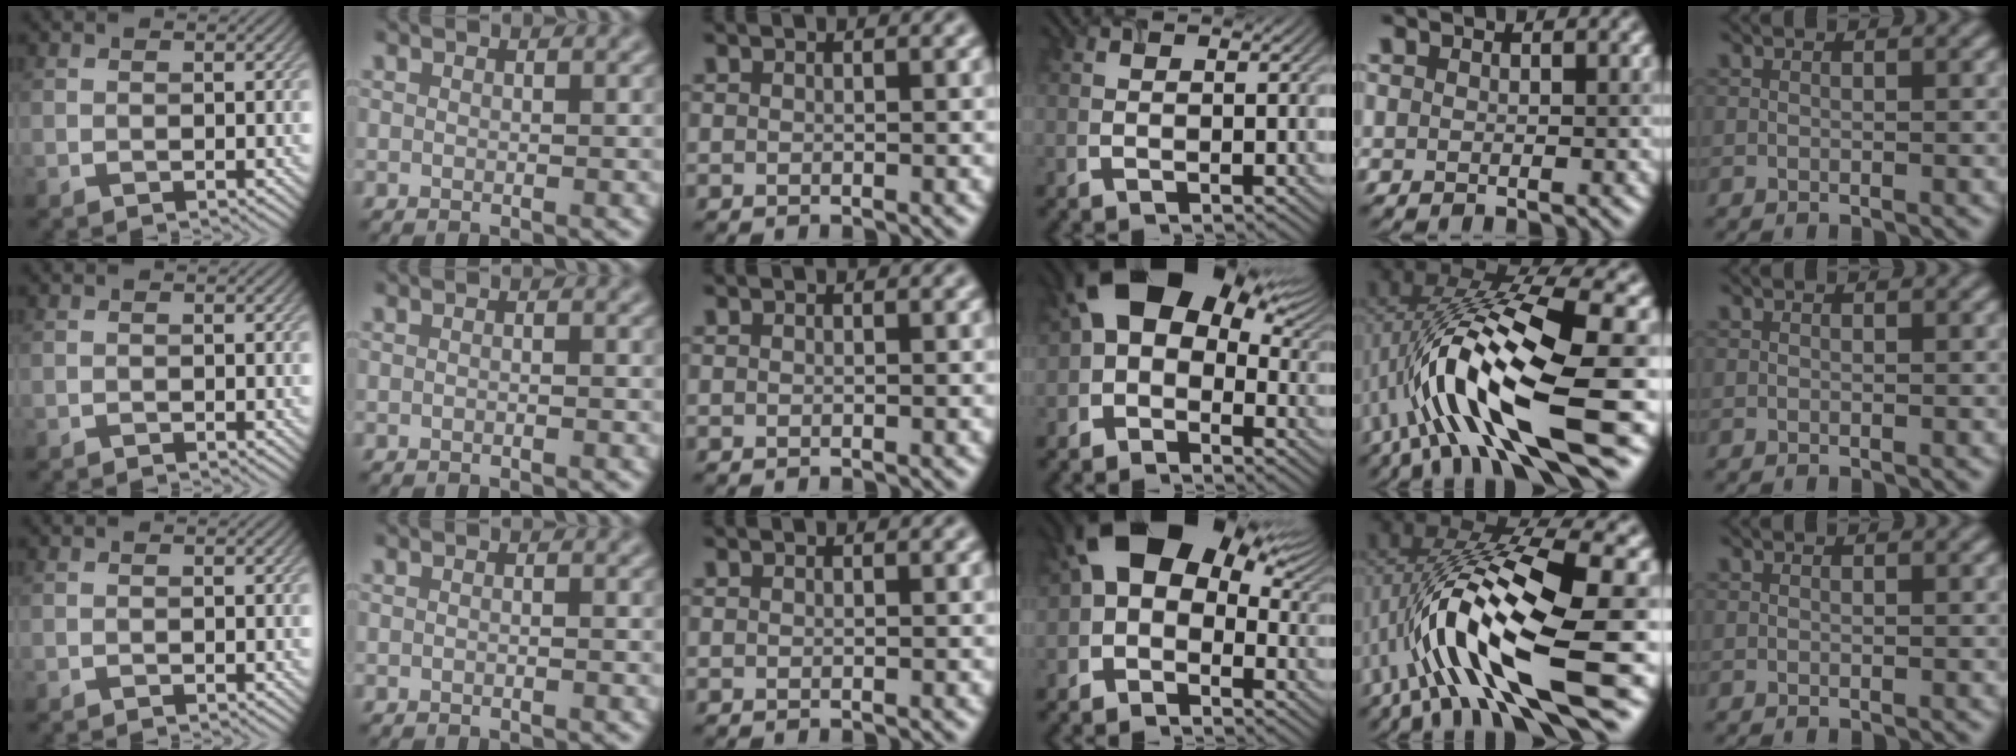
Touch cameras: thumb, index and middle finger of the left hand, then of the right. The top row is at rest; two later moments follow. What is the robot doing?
{"motion": "open", "object": "airpods case & airpods"}